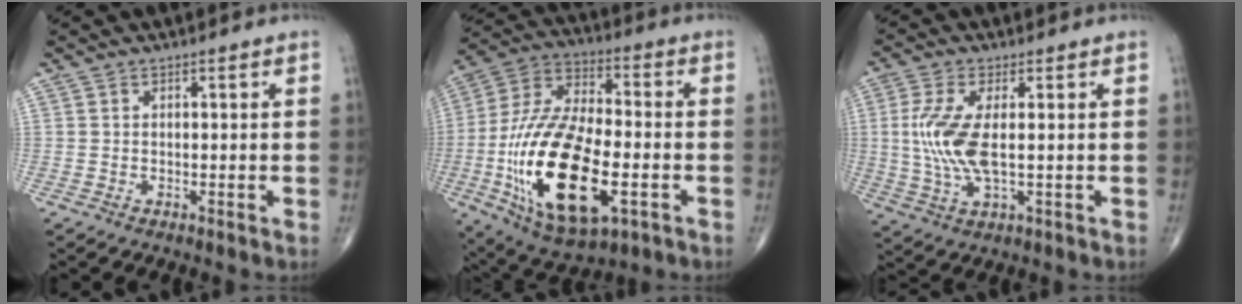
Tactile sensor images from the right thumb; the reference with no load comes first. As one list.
[{"total": 25.9, "force": [-6.5, 12.1, 21.9], "torque": [-0.438, 0.010, -0.101]}, {"total": 9.5, "force": [0.5, 3.4, 8.8], "torque": [-0.215, -0.008, 0.011]}]